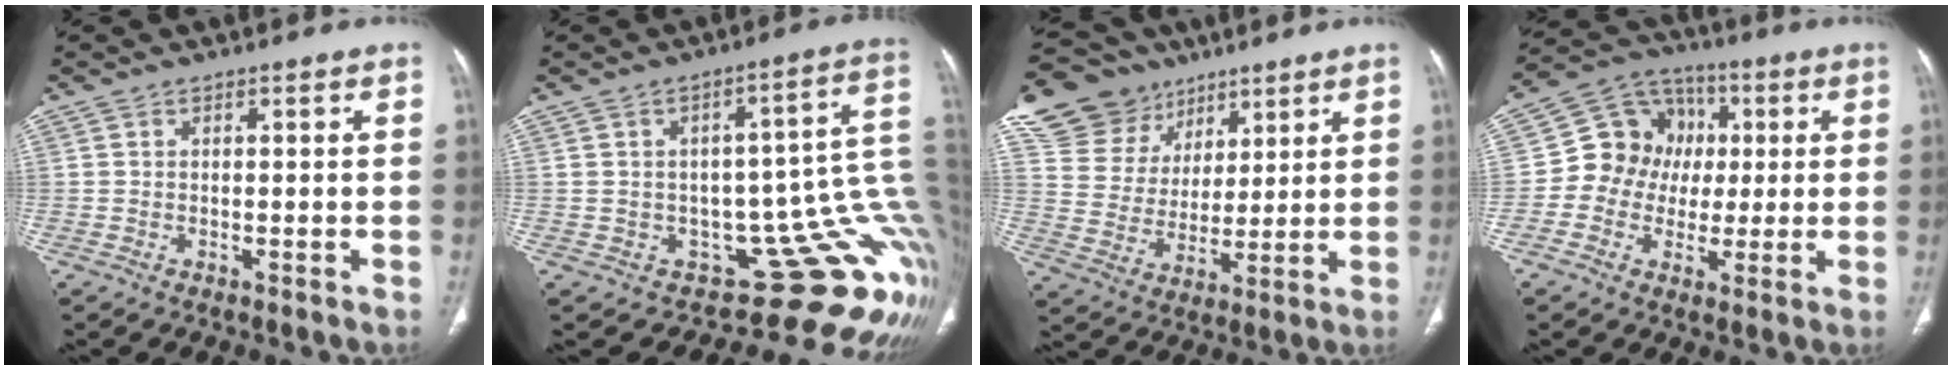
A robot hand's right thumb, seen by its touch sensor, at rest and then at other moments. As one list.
[{"total": 19.3, "force": [-2.0, 9.6, 16.5], "torque": [-0.130, 0.037, -0.014]}, {"total": 17.4, "force": [10.4, 13.1, 4.6], "torque": [-0.054, -0.007, 0.203]}, {"total": 11.9, "force": [0.2, 10.9, 4.9], "torque": [-0.040, 0.026, -0.006]}]